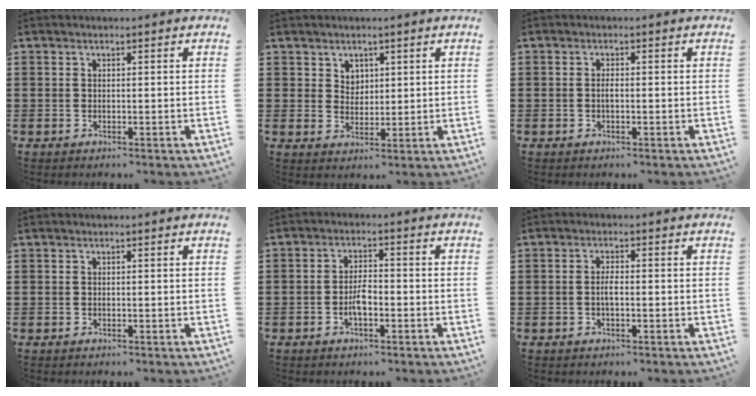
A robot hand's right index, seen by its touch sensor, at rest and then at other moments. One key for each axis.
{"total": 2.6, "fx": 1.7, "fy": 1.9, "fz": 0.4, "tx": -0.013, "ty": 0.008, "tz": 0.031}
{"total": 1.0, "fx": -0.2, "fy": 0.2, "fz": 0.9, "tx": -0.018, "ty": -0.001, "tz": -0.003}
{"total": 0.0}
{"total": 3.4, "fx": -1.2, "fy": 1.2, "fz": 2.9, "tx": -0.066, "ty": 0.001, "tz": -0.027}
{"total": 1.9, "fx": -0.4, "fy": 0.5, "fz": 1.8, "tx": -0.042, "ty": 0.001, "tz": -0.010}